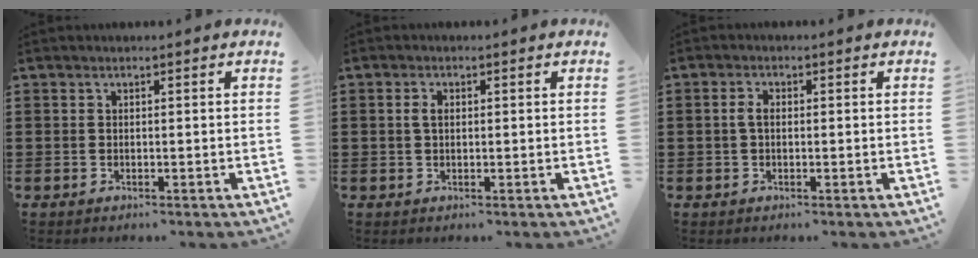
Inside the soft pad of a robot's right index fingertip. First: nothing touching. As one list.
[{"total": 1.7, "force": [0.3, 1.0, 1.4], "torque": [-0.030, 0.008, 0.004]}, {"total": 2.0, "force": [0.0, 1.1, 1.7], "torque": [-0.042, 0.002, -0.003]}]